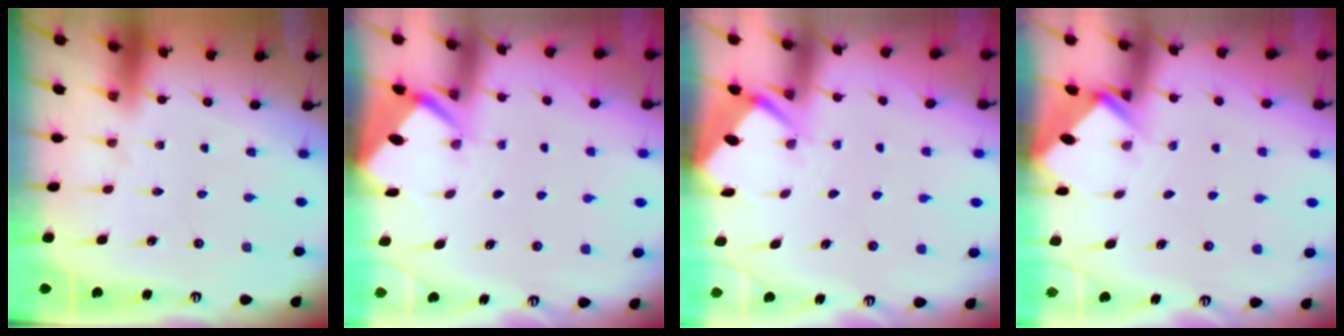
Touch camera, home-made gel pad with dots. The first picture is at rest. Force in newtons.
{"total": 2.6, "press": 2.6, "slide": 0.3}
{"total": 2.8, "press": 2.8, "slide": 0.2}
{"total": 2.5, "press": 2.5, "slide": 0.2}